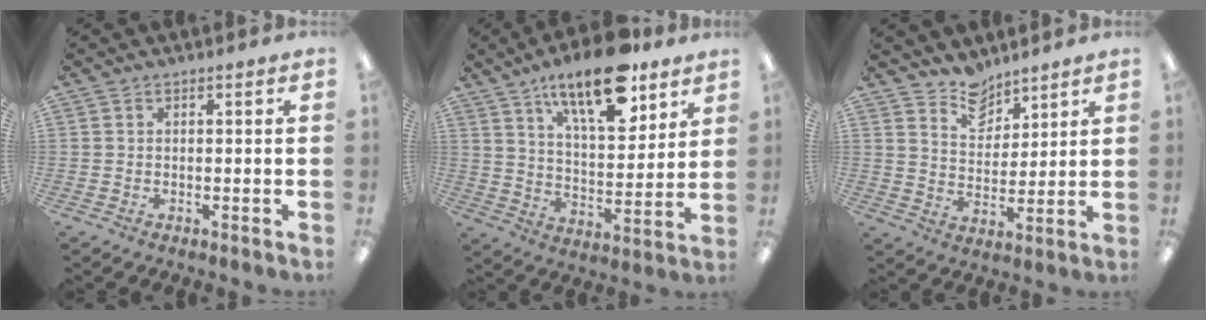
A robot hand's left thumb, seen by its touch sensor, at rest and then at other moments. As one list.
[{"total": 17.6, "force": [12.0, 6.6, 11.0], "torque": [-0.166, -0.062, 0.197]}, {"total": 8.3, "force": [7.2, 3.9, 1.1], "torque": [-0.019, -0.050, 0.137]}]